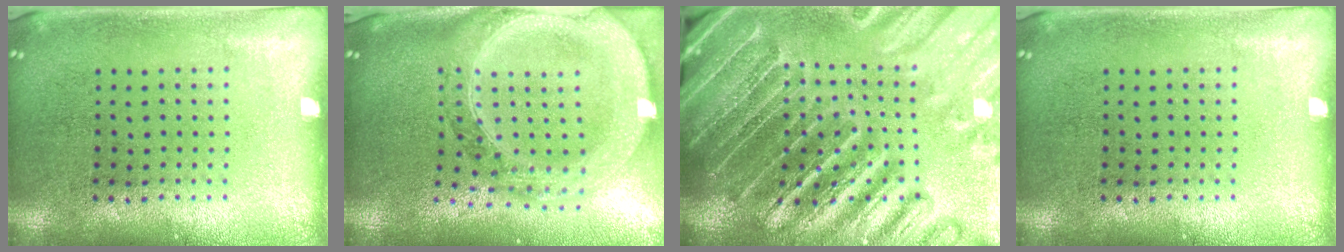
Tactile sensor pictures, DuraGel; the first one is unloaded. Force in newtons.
{"total": 3.4, "press": 2.8, "slide": 2.0}
{"total": 4.5, "press": 4.2, "slide": 1.6}
{"total": 0.0}